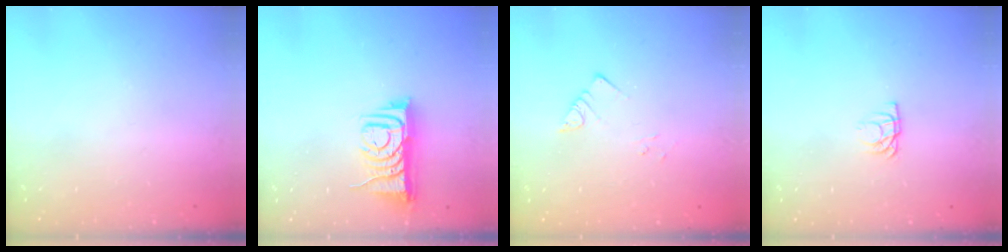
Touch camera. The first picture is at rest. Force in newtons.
{"total": 8.0, "press": 8.0, "slide": 0.4}
{"total": 2.9, "press": 2.9, "slide": 0.4}
{"total": 4.1, "press": 4.1, "slide": 0.6}